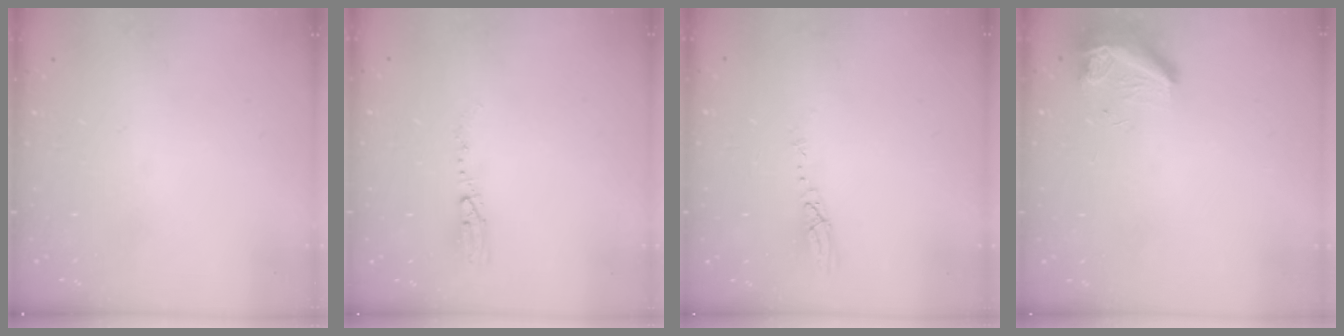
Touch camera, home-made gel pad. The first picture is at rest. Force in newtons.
{"total": 3.9, "press": 3.4, "slide": 1.9}
{"total": 3.7, "press": 3.7, "slide": 0.1}
{"total": 8.5, "press": 8.2, "slide": 2.1}